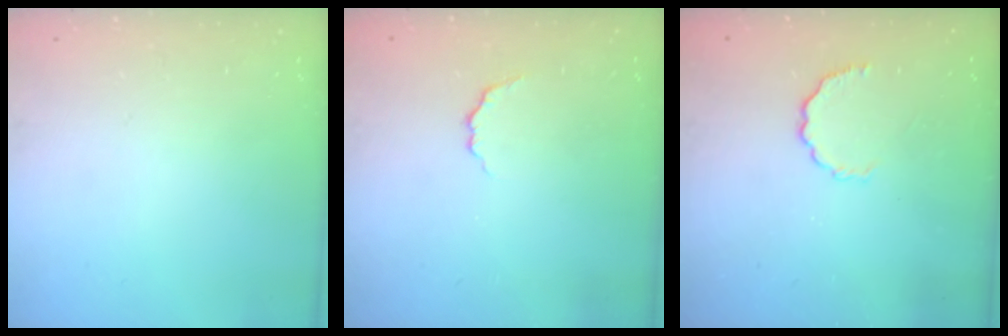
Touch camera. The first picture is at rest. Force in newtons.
{"total": 3.0, "press": 2.9, "slide": 0.9}
{"total": 4.5, "press": 4.3, "slide": 1.5}